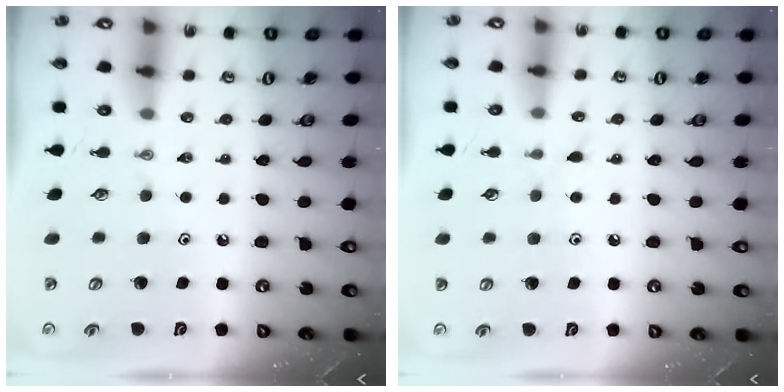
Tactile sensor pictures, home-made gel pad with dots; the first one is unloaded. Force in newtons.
{"total": 4.9, "press": 4.9, "slide": 0.5}